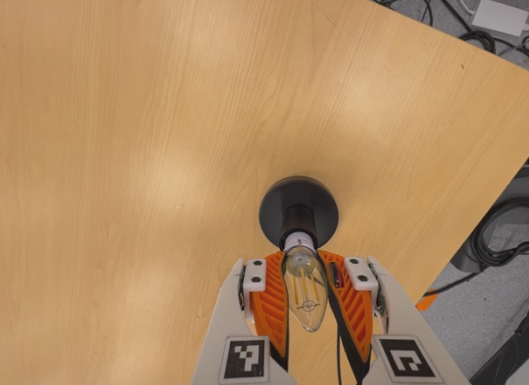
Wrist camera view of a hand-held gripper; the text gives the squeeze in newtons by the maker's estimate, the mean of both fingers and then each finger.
{"total": 24.6, "left": 28.0, "right": 21.2}